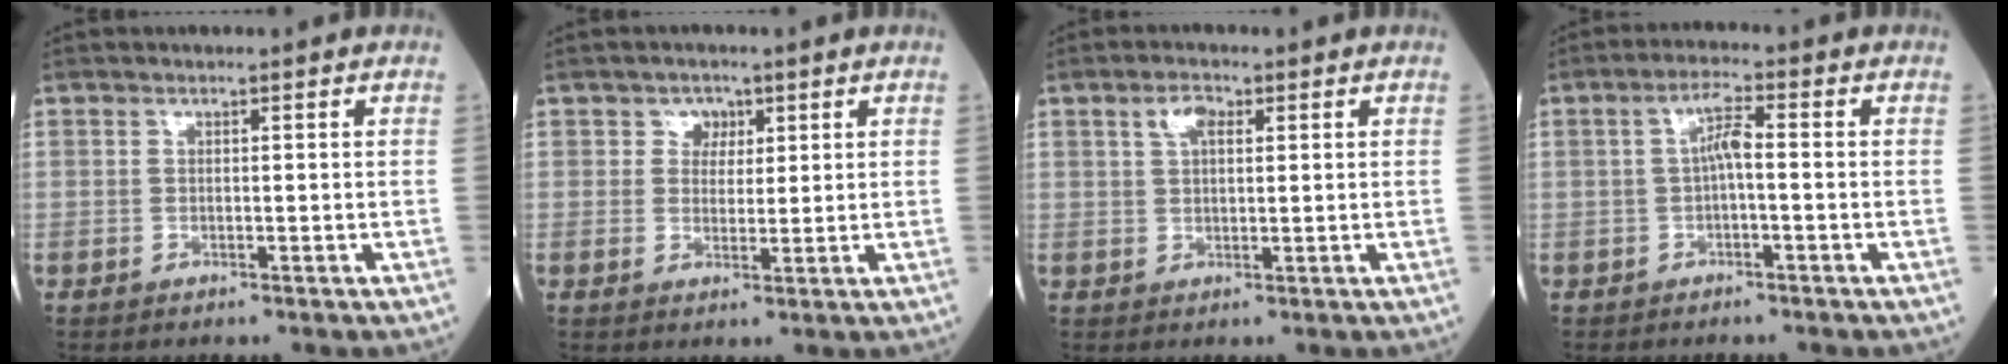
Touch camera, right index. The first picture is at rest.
{"total": 2.8, "force": [1.3, 2.3, 0.9], "torque": [-0.007, 0.001, 0.016]}
{"total": 3.2, "force": [1.5, 1.5, 2.4], "torque": [-0.047, 0.008, 0.028]}
{"total": 3.6, "force": [-0.1, 0.6, 3.5], "torque": [-0.062, 0.010, -0.003]}